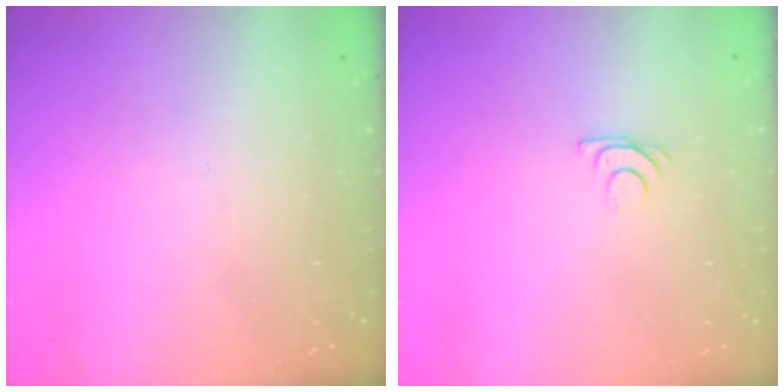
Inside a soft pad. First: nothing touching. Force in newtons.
{"total": 6.2, "press": 6.2, "slide": 0.8}